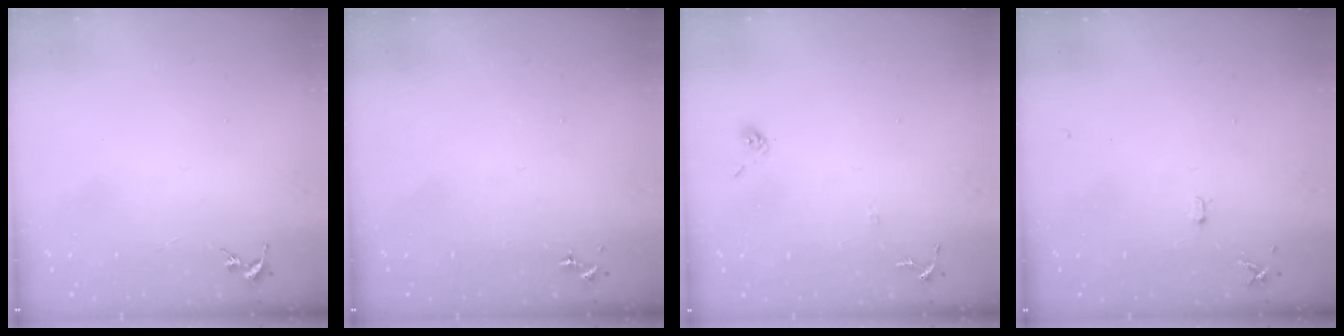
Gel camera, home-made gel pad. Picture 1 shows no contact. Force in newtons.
{"total": 0.0}
{"total": 6.4, "press": 6.4, "slide": 0.4}
{"total": 5.2, "press": 5.1, "slide": 0.6}